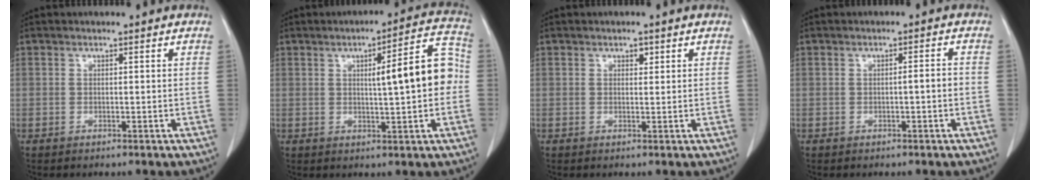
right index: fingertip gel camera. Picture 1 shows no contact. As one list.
[{"total": 10.2, "force": [0.6, 1.6, 10.0], "torque": [-0.131, 0.028, 0.008]}, {"total": 1.0, "force": [0.6, 0.6, 0.6], "torque": [-0.007, -0.002, 0.007]}, {"total": 1.6, "force": [-0.5, 0.1, 1.5], "torque": [-0.020, 0.002, -0.007]}]